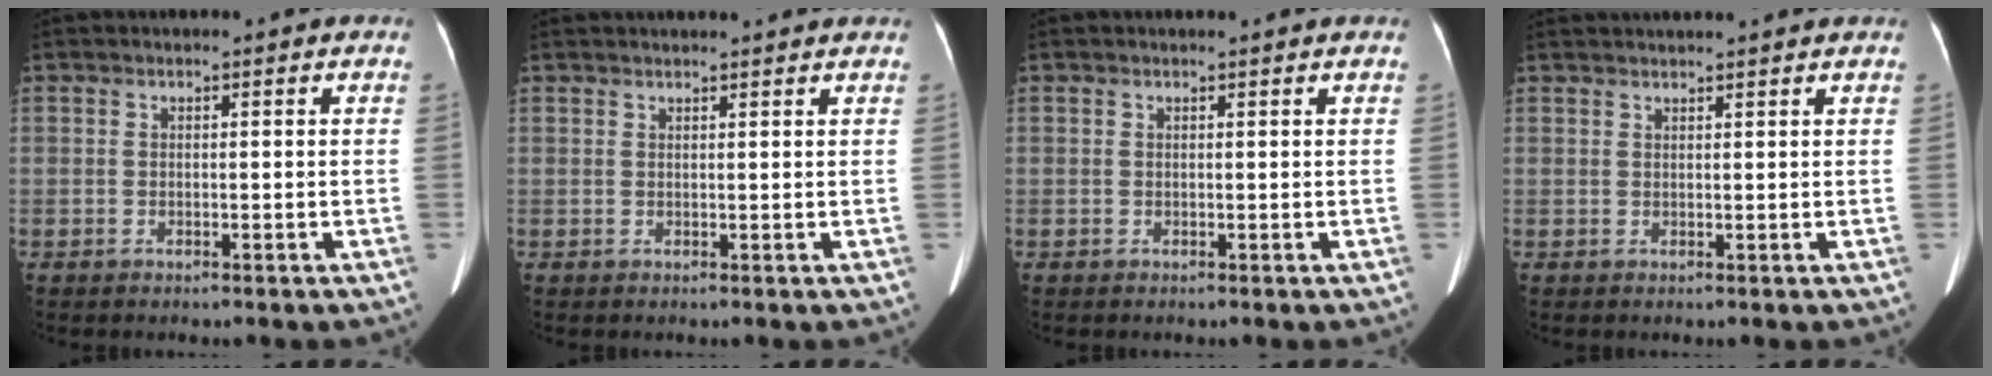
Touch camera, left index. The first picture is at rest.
{"total": 5.3, "force": [5.0, 0.2, 1.7], "torque": [-0.021, 0.025, 0.056]}
{"total": 0.6, "force": [0.6, 0.0, 0.1], "torque": [-0.009, 0.007, 0.008]}
{"total": 6.7, "force": [6.3, 0.0, 2.5], "torque": [-0.034, 0.031, 0.077]}